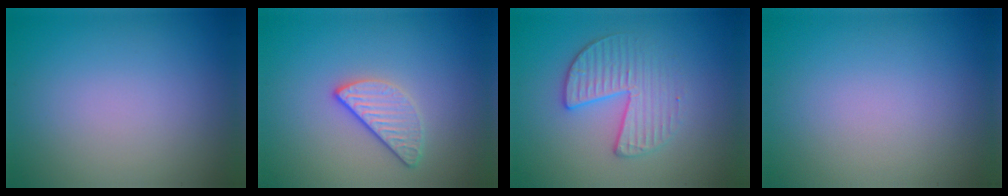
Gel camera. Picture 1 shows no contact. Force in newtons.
{"total": 2.7, "press": 2.3, "slide": 1.3}
{"total": 3.5, "press": 3.2, "slide": 1.4}
{"total": 0.0}